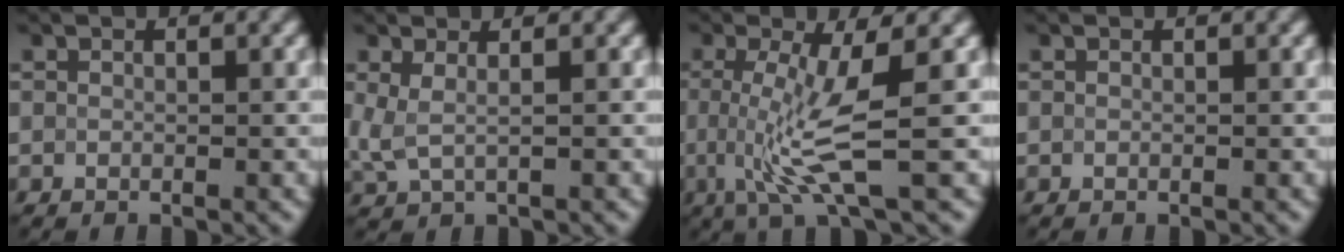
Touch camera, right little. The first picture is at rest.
{"total": 1.7, "force": [0.6, 0.6, 1.4], "torque": [-0.027, 0.002, 0.013]}
{"total": 5.3, "force": [-0.6, 0.7, 5.2], "torque": [-0.107, -0.005, -0.008]}
{"total": 0.0}